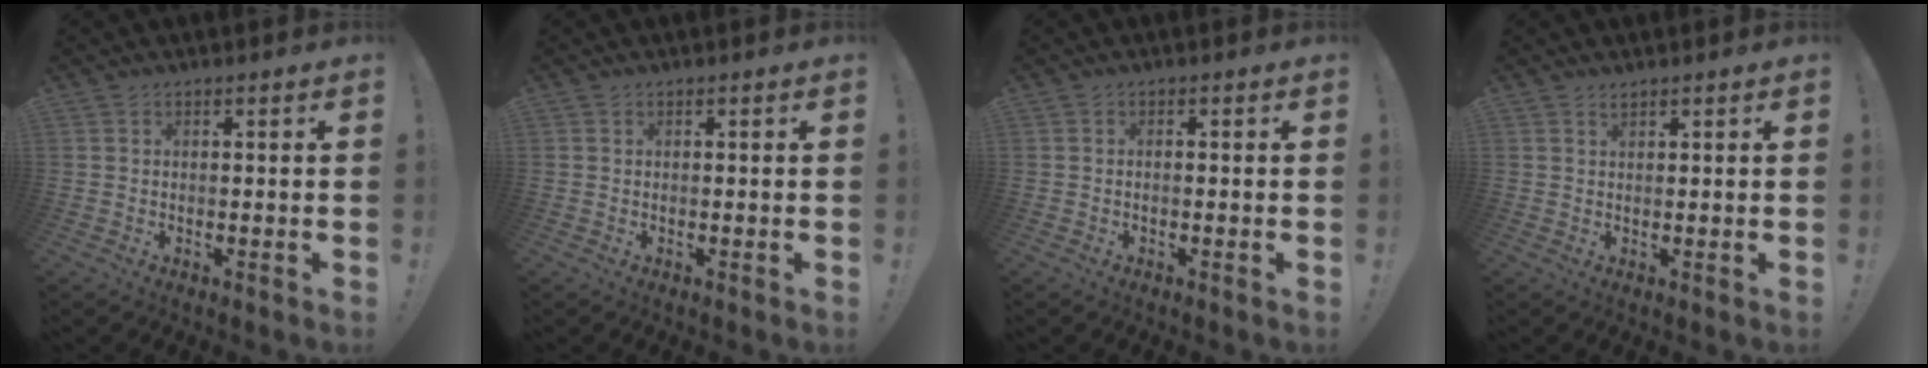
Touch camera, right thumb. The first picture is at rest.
{"total": 0.0}
{"total": 0.9, "force": [-0.7, -0.1, 0.5], "torque": [-0.014, 0.001, -0.011]}
{"total": 1.1, "force": [1.0, 0.3, 0.4], "torque": [-0.005, -0.002, 0.018]}